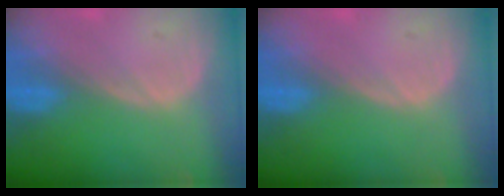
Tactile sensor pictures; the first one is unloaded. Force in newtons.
{"total": 0.0}